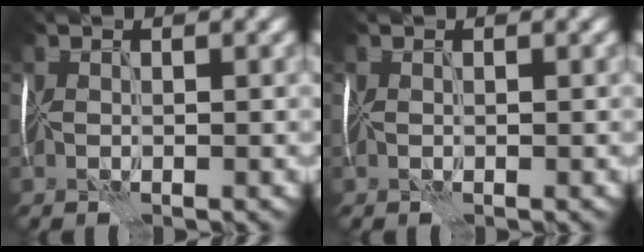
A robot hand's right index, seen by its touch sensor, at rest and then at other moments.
{"total": 0.0}